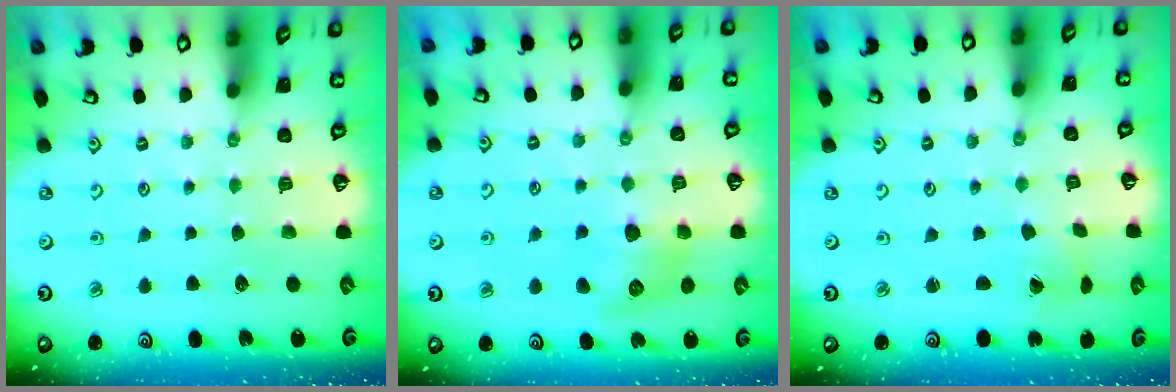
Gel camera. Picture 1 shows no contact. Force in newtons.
{"total": 9.5, "press": 9.5, "slide": 0.1}
{"total": 1.3, "press": 1.3, "slide": 0.3}